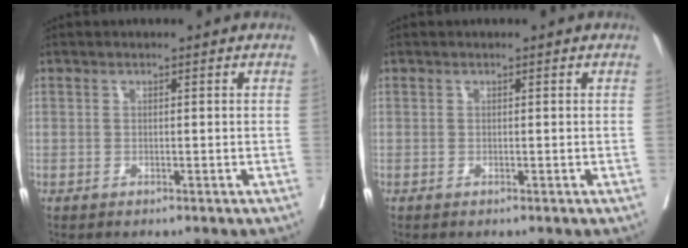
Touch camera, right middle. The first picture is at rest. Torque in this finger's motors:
{"motor_torque": [0.00, 0.00, 0.00, 0.00]}